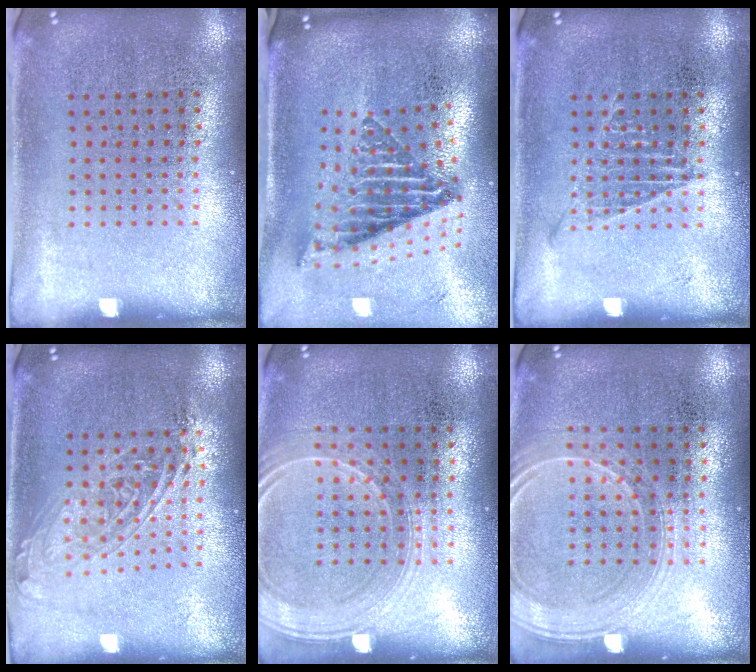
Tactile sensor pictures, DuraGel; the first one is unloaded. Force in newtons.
{"total": 2.6, "press": 1.6, "slide": 2.0}
{"total": 1.0, "press": 1.0, "slide": 0.2}
{"total": 1.6, "press": 1.3, "slide": 0.9}
{"total": 1.8, "press": 1.7, "slide": 0.6}
{"total": 1.8, "press": 1.7, "slide": 0.6}